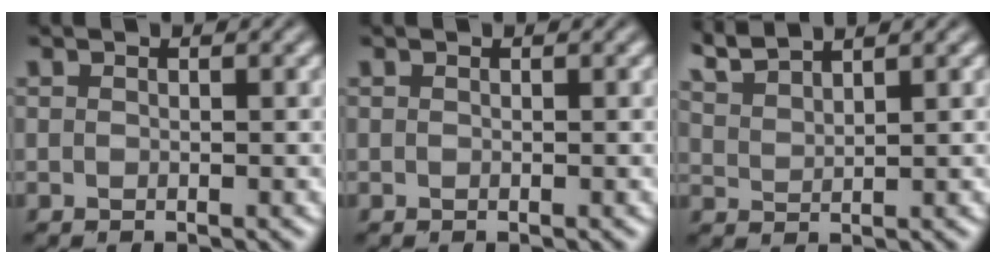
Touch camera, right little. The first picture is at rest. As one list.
[{"total": 0.0}, {"total": 3.2, "force": [3.0, 0.4, 1.1], "torque": [-0.014, 0.010, 0.060]}]